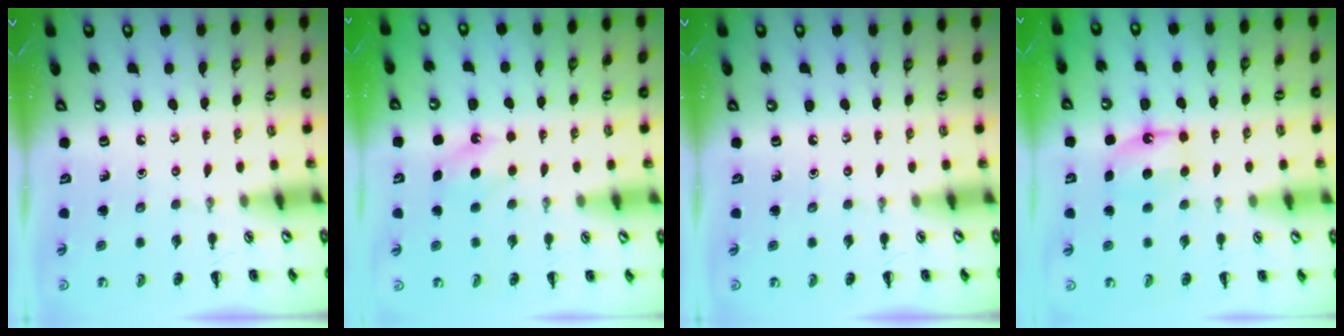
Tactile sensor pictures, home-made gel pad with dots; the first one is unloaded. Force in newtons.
{"total": 5.4, "press": 5.2, "slide": 1.2}
{"total": 0.0}
{"total": 8.3, "press": 8.1, "slide": 1.7}